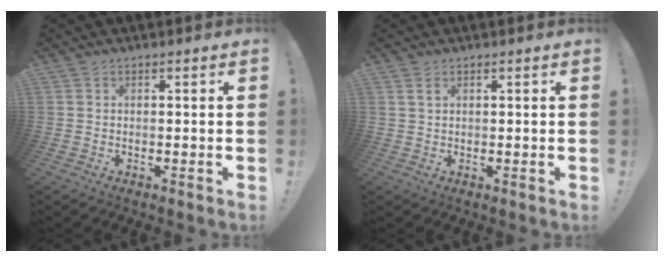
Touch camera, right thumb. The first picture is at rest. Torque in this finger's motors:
{"motor_torque": [-0.14, -0.29, -0.21, 0.27, 0.07]}